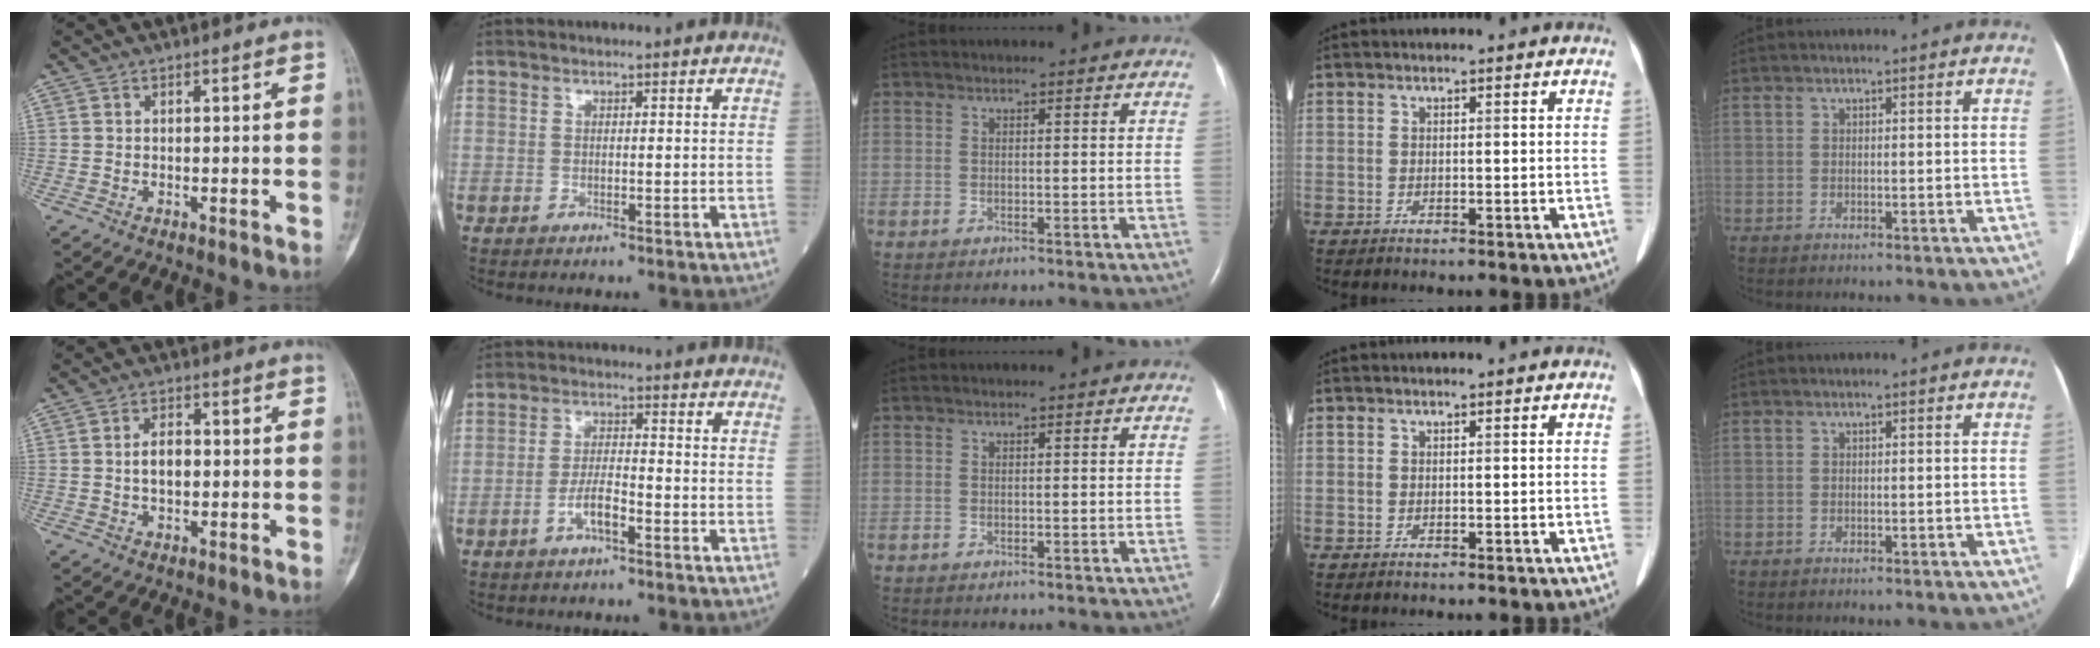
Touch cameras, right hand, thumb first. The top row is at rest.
{"thumb": {"total": 4.3, "force": [0.0, 2.5, 3.5], "torque": [-0.053, 0.007, -0.004]}, "index": {"total": 4.3, "force": [-2.2, 0.9, 3.5], "torque": [-0.069, 0.007, -0.044]}}